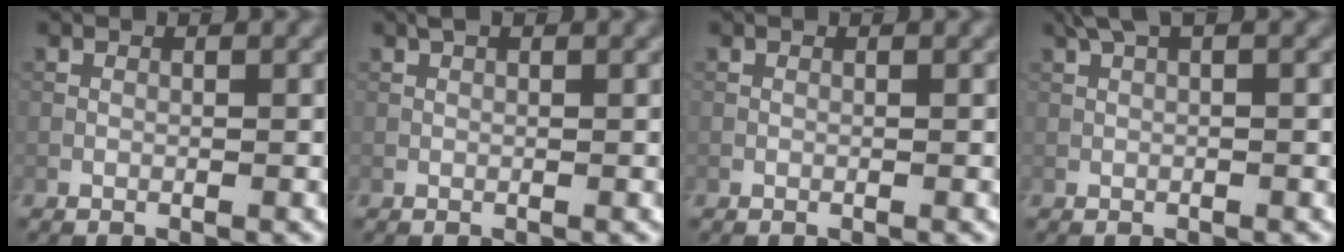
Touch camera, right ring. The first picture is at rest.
{"total": 0.7, "force": [0.5, 0.2, 0.5], "torque": [-0.012, 0.005, 0.008]}
{"total": 0.0}
{"total": 1.9, "force": [1.0, 0.4, 1.6], "torque": [-0.032, 0.008, 0.019]}